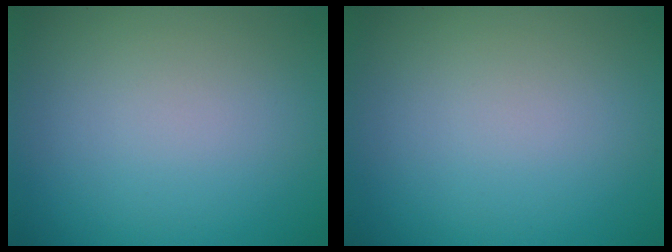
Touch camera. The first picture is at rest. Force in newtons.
{"total": 0.0}